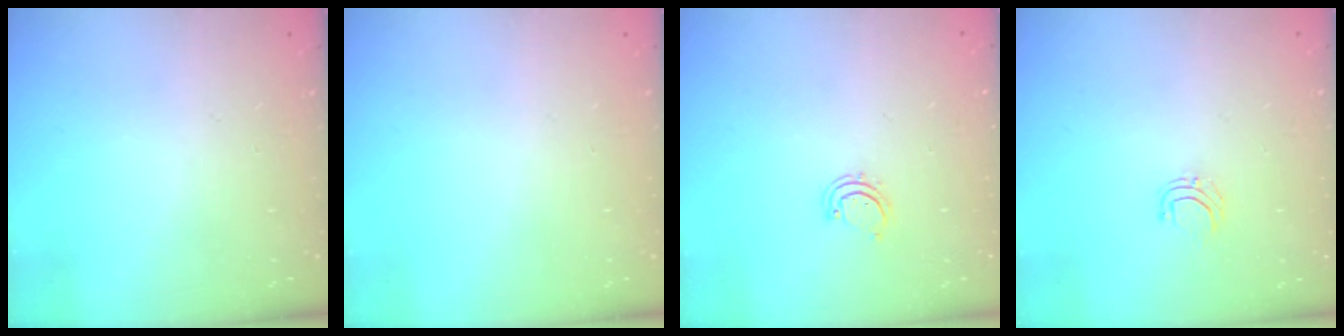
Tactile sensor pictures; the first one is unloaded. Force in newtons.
{"total": 0.0}
{"total": 2.9, "press": 2.9, "slide": 0.3}
{"total": 3.8, "press": 3.8, "slide": 0.2}